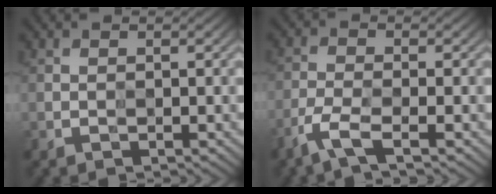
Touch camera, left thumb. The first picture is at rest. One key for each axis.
{"total": 4.2, "fx": -3.5, "fy": 0.4, "fz": 2.4, "tx": -0.057, "ty": -0.003, "tz": -0.078}